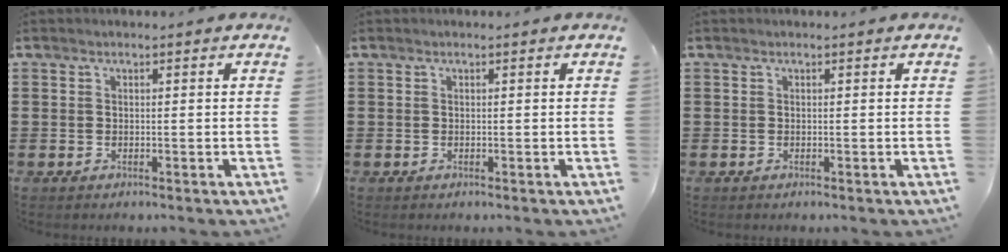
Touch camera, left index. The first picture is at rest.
{"total": 0.0}
{"total": 0.0}